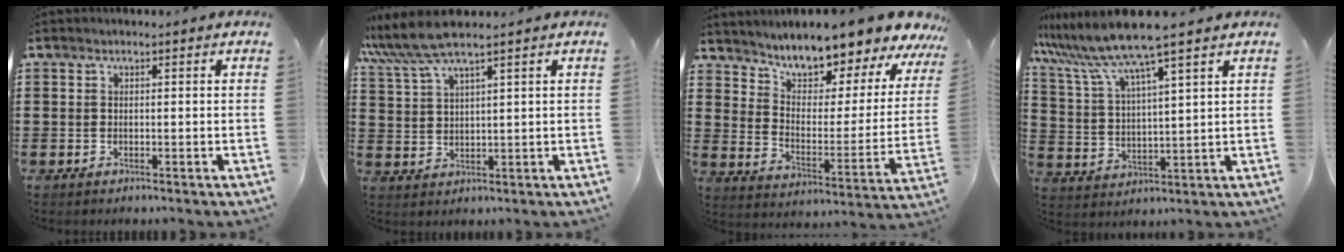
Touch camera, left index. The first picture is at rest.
{"total": 7.4, "force": [5.9, 0.0, 4.5], "torque": [-0.115, -0.024, 0.101]}
{"total": 8.6, "force": [8.4, 0.9, 1.9], "torque": [-0.063, -0.074, 0.142]}
{"total": 9.1, "force": [7.6, -0.7, 5.1], "torque": [-0.124, -0.041, 0.127]}